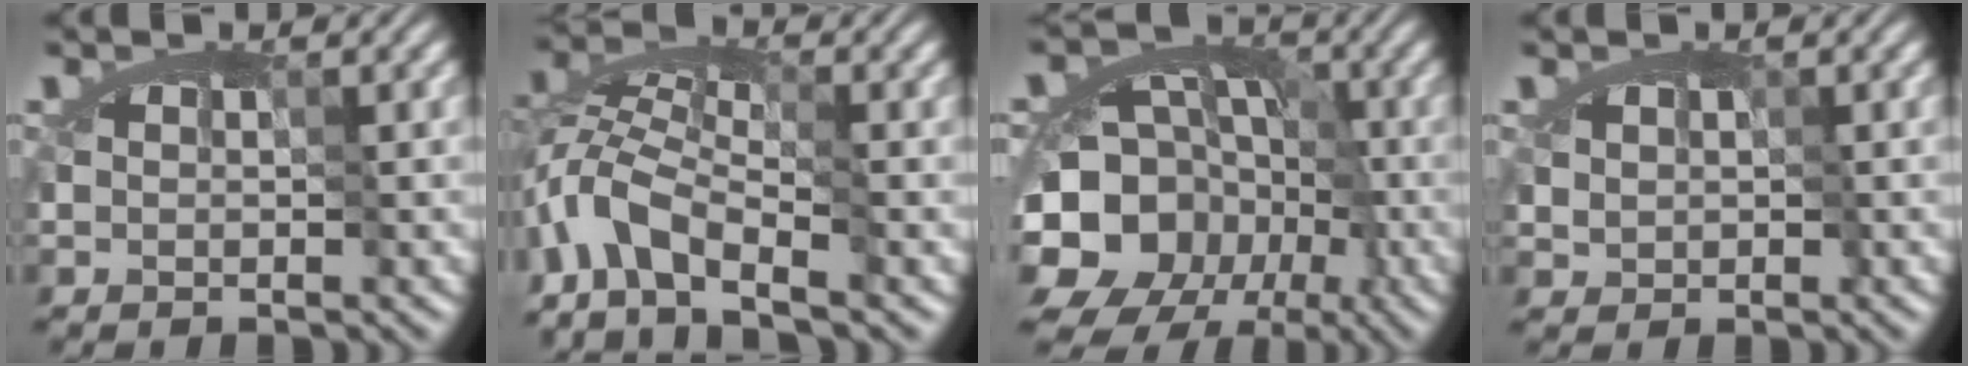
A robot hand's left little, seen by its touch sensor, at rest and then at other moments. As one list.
[{"total": 6.5, "force": [-6.0, 0.5, 2.5], "torque": [-0.053, -0.003, -0.123]}, {"total": 13.9, "force": [-7.2, 10.7, 5.1], "torque": [-0.078, -0.023, -0.136]}, {"total": 1.1, "force": [0.1, 1.0, 0.5], "torque": [-0.023, -0.009, 0.024]}]